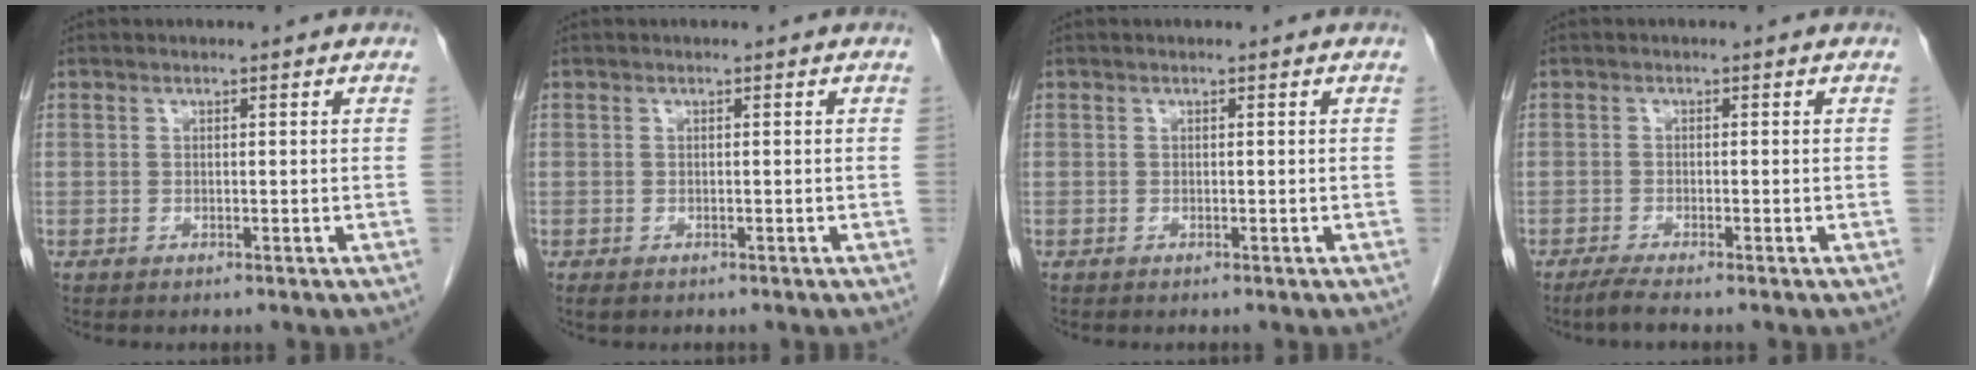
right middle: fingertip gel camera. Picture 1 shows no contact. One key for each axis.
{"total": 1.0, "fx": -0.6, "fy": 0.6, "fz": 0.5, "tx": -0.007, "ty": 0.001, "tz": -0.004}
{"total": 0.0}
{"total": 2.1, "fx": -1.7, "fy": -0.3, "fz": 1.2, "tx": -0.034, "ty": -0.007, "tz": -0.037}